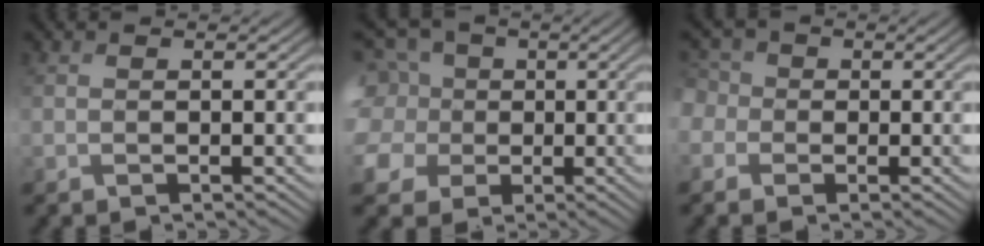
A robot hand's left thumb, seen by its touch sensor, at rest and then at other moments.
{"total": 12.4, "force": [0.3, 10.9, 5.9], "torque": [-0.217, 0.014, -0.020]}
{"total": 5.0, "force": [-0.1, 4.6, 1.9], "torque": [-0.081, 0.007, -0.026]}